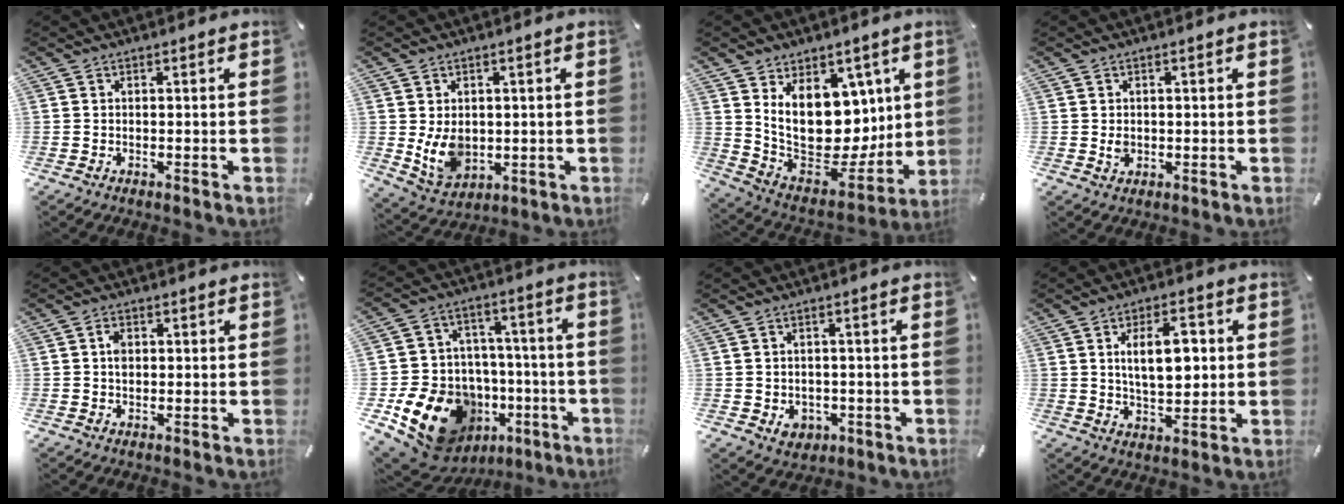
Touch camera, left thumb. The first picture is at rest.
{"total": 8.1, "force": [0.3, 6.6, 4.7], "torque": [-0.097, -0.006, 0.005]}
{"total": 18.8, "force": [4.7, 13.8, 11.9], "torque": [-0.221, -0.060, 0.097]}
{"total": 1.8, "force": [0.0, 1.5, 1.0], "torque": [-0.011, 0.000, -0.002]}
{"total": 2.4, "force": [0.3, 1.8, 1.6], "torque": [-0.026, 0.003, 0.002]}
{"total": 18.8, "force": [-8.2, 14.6, 8.5], "torque": [-0.132, 0.036, -0.108]}
{"total": 4.3, "force": [-1.0, 3.9, 1.7], "torque": [-0.013, 0.002, -0.017]}
{"total": 10.8, "force": [2.2, 6.0, 8.8], "torque": [-0.148, -0.005, 0.028]}